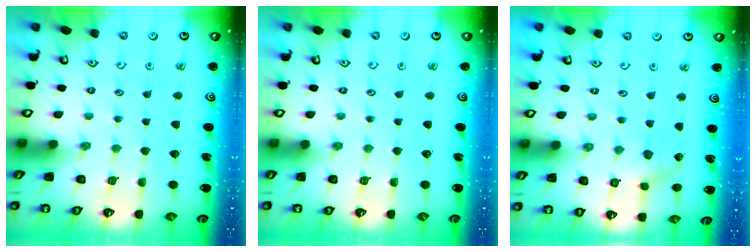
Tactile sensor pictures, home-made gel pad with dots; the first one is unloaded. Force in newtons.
{"total": 0.0}
{"total": 3.0, "press": 3.0, "slide": 0.4}